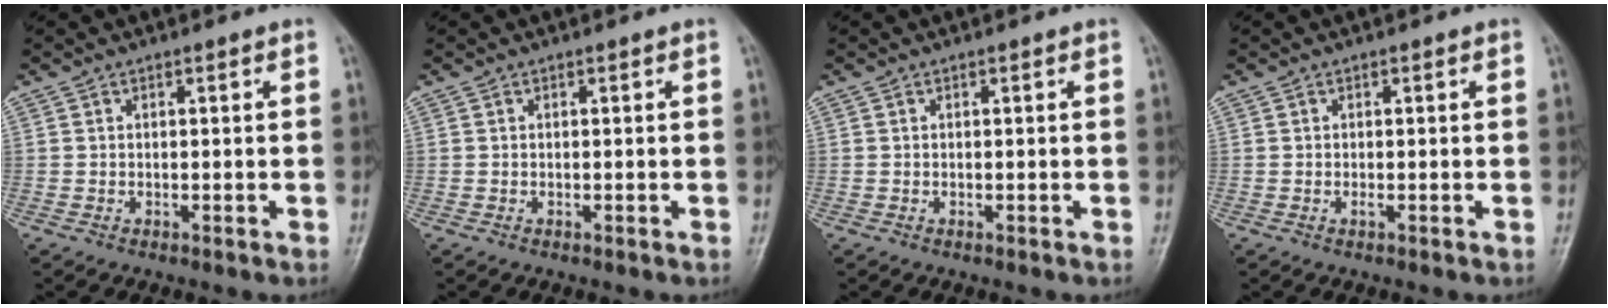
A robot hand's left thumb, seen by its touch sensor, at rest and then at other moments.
{"total": 0.0}
{"total": 0.0}
{"total": 0.6, "force": [0.0, 0.2, 0.6], "torque": [-0.010, -0.002, 0.000]}